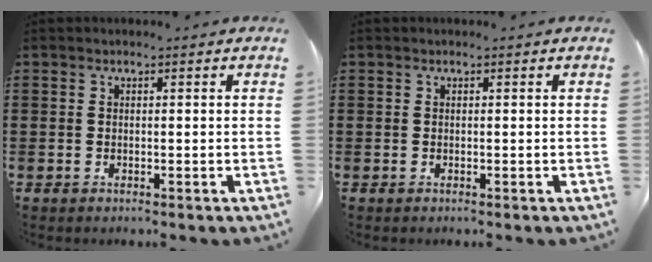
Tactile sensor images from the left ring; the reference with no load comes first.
{"total": 0.0}